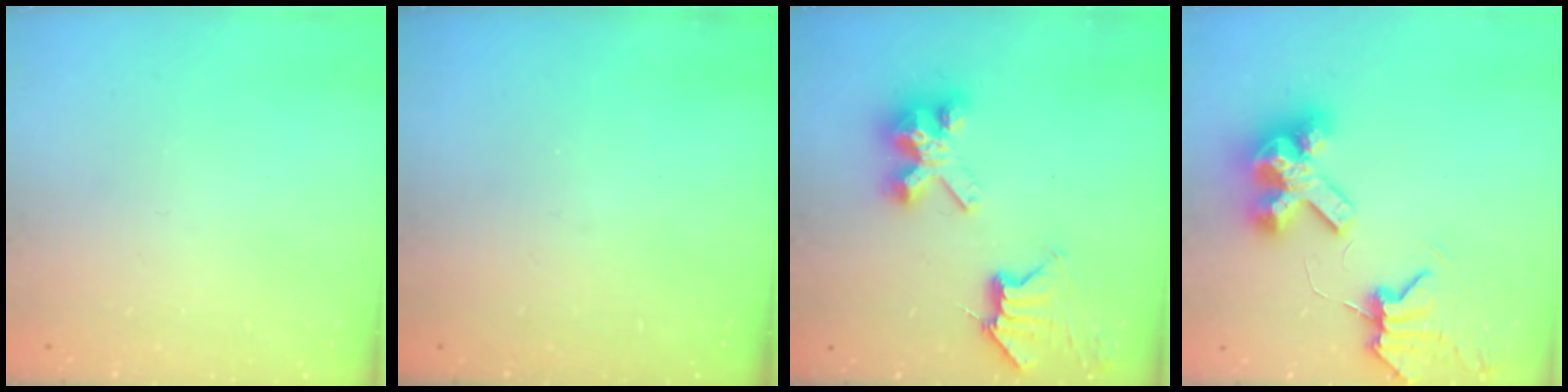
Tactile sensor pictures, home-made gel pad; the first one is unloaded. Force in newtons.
{"total": 0.0}
{"total": 10.3, "press": 10.2, "slide": 1.1}
{"total": 9.1, "press": 9.0, "slide": 1.3}